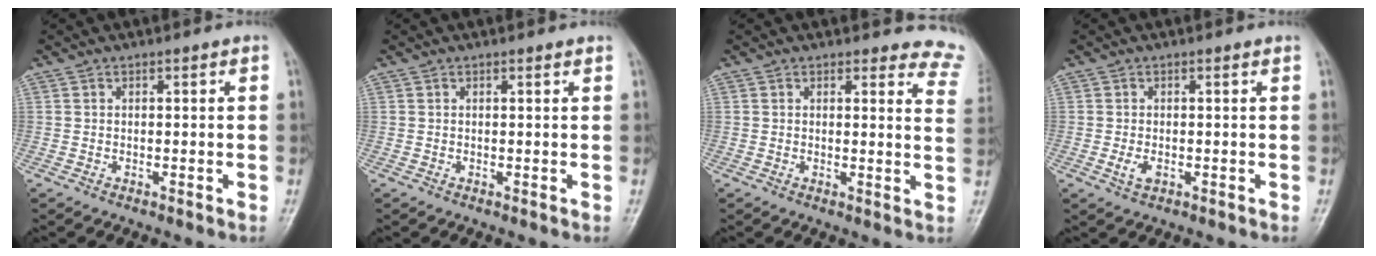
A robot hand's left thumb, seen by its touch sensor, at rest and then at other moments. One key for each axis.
{"total": 0.6, "fx": 0.6, "fy": 0.0, "fz": 0.3, "tx": -0.008, "ty": 0.001, "tz": 0.008}
{"total": 10.0, "fx": 9.6, "fy": 2.8, "fz": 0.6, "tx": 0.053, "ty": -0.077, "tz": 0.061}
{"total": 2.5, "fx": -0.3, "fy": 1.3, "fz": 2.1, "tx": -0.040, "ty": -0.002, "tz": -0.001}